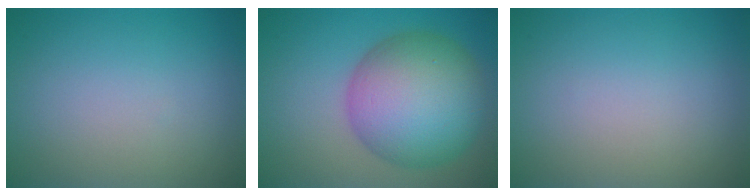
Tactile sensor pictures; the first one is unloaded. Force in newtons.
{"total": 11.6, "press": 11.6, "slide": 0.3}
{"total": 0.0}